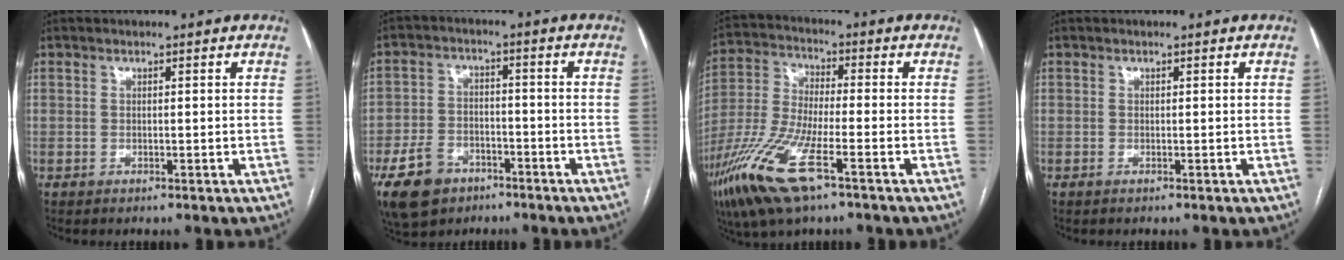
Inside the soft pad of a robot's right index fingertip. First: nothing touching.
{"total": 10.0, "force": [-5.8, 6.8, 4.5], "torque": [-0.102, 0.007, -0.091]}
{"total": 14.5, "force": [-7.8, 2.9, 11.9], "torque": [-0.261, -0.026, -0.146]}
{"total": 0.0}